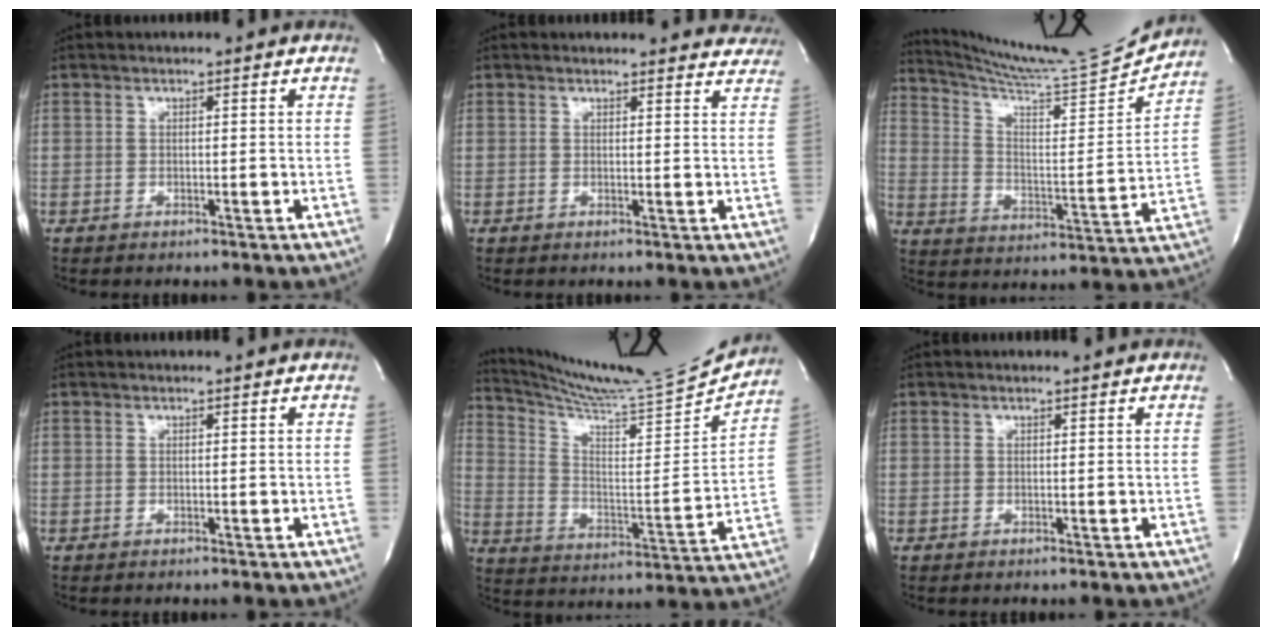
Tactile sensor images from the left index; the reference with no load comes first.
{"total": 12.9, "force": [12.3, 3.4, 2.0], "torque": [-0.001, -0.015, 0.117]}
{"total": 18.0, "force": [17.4, -1.0, 4.6], "torque": [-0.093, -0.068, 0.262]}
{"total": 1.2, "force": [1.1, 0.1, 0.3], "torque": [-0.008, 0.007, 0.015]}
{"total": 19.9, "force": [19.1, -1.1, 5.6], "torque": [-0.116, -0.081, 0.288]}
{"total": 1.4, "force": [1.4, 0.1, 0.2], "torque": [-0.010, 0.002, 0.016]}